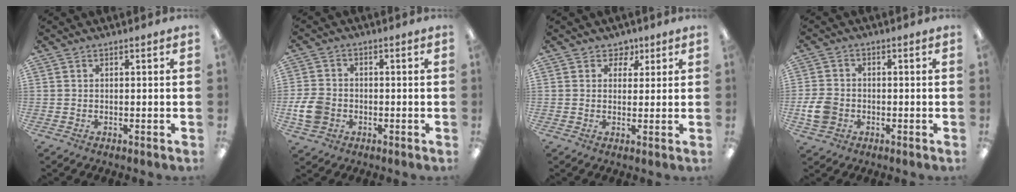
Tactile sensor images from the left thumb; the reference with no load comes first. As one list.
[{"total": 7.3, "force": [-1.7, 5.9, 3.9], "torque": [-0.084, 0.010, -0.030]}, {"total": 3.9, "force": [2.2, 3.1, 0.6], "torque": [0.000, -0.008, 0.036]}, {"total": 6.4, "force": [-1.5, 5.2, 3.4], "torque": [-0.067, 0.008, -0.026]}]